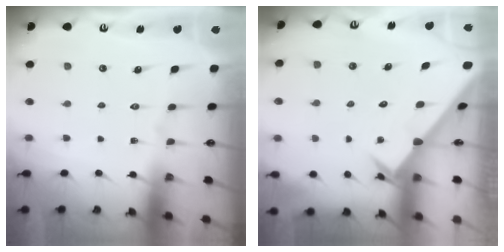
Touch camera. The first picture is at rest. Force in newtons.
{"total": 2.7, "press": 2.6, "slide": 0.2}